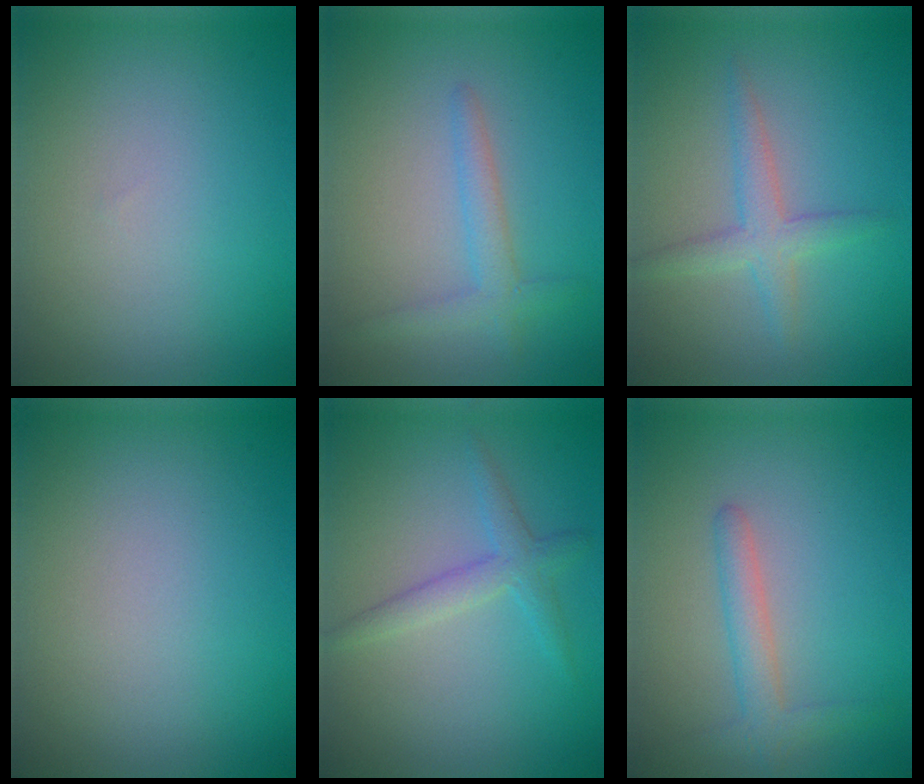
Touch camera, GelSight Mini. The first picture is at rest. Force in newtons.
{"total": 2.1, "press": 2.1, "slide": 0.1}
{"total": 2.5, "press": 2.5, "slide": 0.2}
{"total": 0.0}
{"total": 2.2, "press": 2.2, "slide": 0.1}
{"total": 2.4, "press": 2.4, "slide": 0.2}